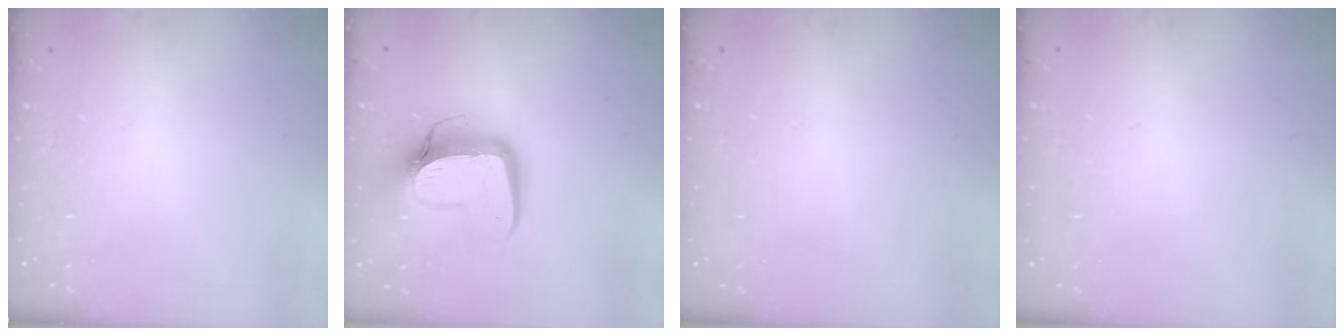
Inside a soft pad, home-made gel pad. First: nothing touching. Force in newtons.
{"total": 14.4, "press": 14.3, "slide": 1.3}
{"total": 0.0}
{"total": 0.0}